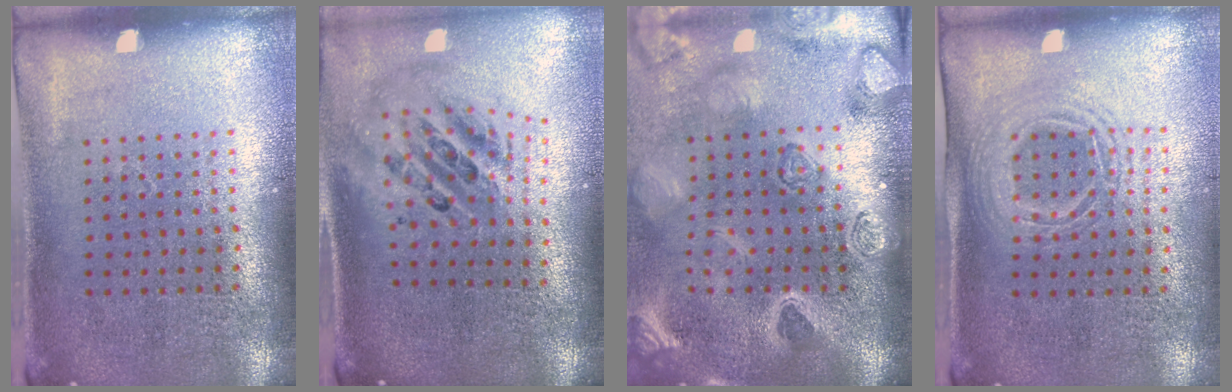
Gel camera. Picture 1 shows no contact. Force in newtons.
{"total": 2.4, "press": 1.7, "slide": 1.6}
{"total": 4.0, "press": 3.2, "slide": 2.4}
{"total": 1.5, "press": 1.3, "slide": 0.7}